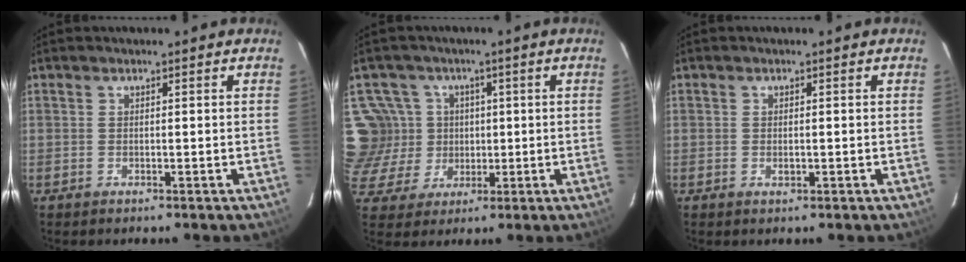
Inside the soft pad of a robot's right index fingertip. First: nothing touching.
{"total": 8.7, "force": [1.7, 8.5, 1.1], "torque": [-0.042, 0.013, 0.036]}
{"total": 1.1, "force": [-0.2, 0.7, 0.8], "torque": [-0.013, 0.001, -0.003]}